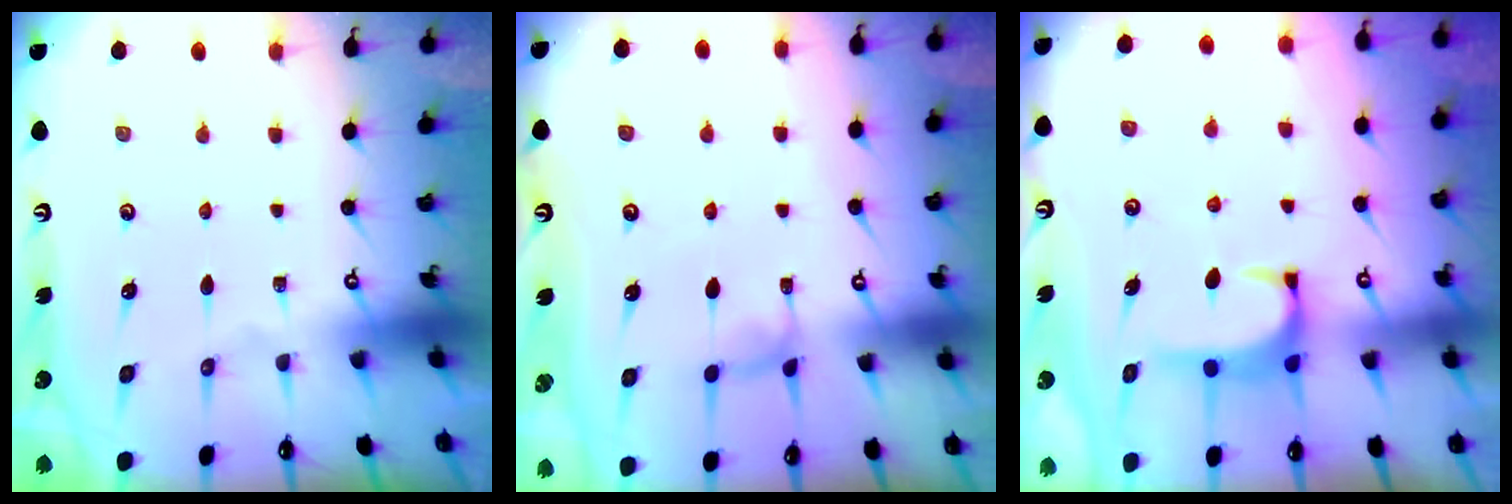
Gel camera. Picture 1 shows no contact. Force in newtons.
{"total": 0.5, "press": 0.3, "slide": 0.4}
{"total": 1.7, "press": 1.5, "slide": 0.8}